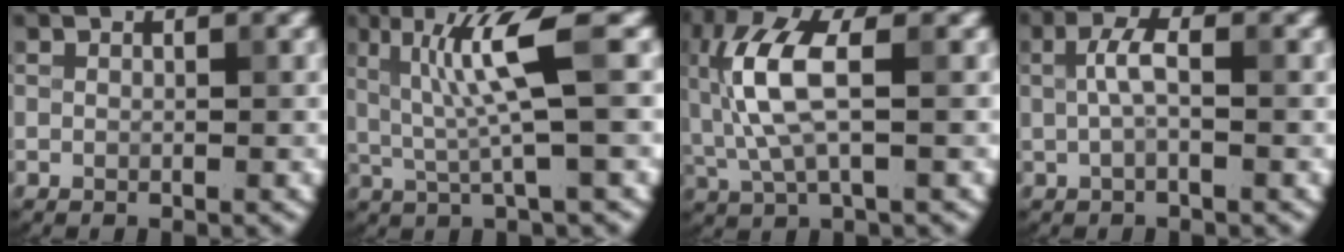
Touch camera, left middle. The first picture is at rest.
{"total": 5.5, "force": [1.0, 0.3, 5.4], "torque": [-0.115, 0.001, 0.023]}
{"total": 6.4, "force": [0.6, 2.3, 6.0], "torque": [-0.146, 0.008, 0.008]}
{"total": 2.2, "force": [0.2, 0.7, 2.1], "torque": [-0.046, 0.007, -0.001]}